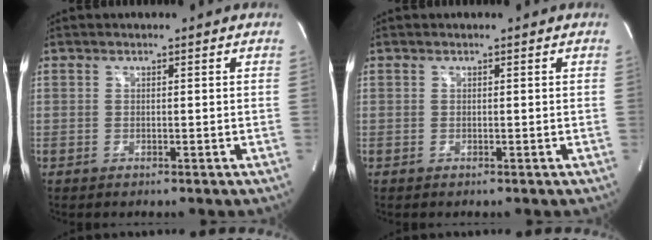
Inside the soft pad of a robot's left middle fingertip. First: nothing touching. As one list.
[{"total": 0.0}]